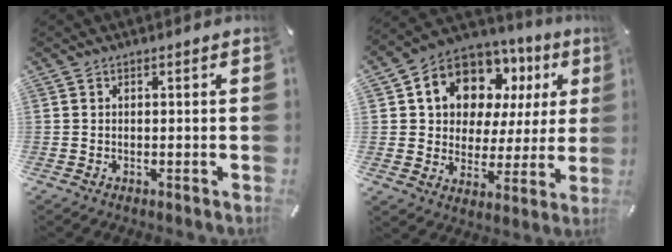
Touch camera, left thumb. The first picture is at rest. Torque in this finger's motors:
{"motor_torque": [2.46, 2.53, 1.45, -1.33, 0.14]}